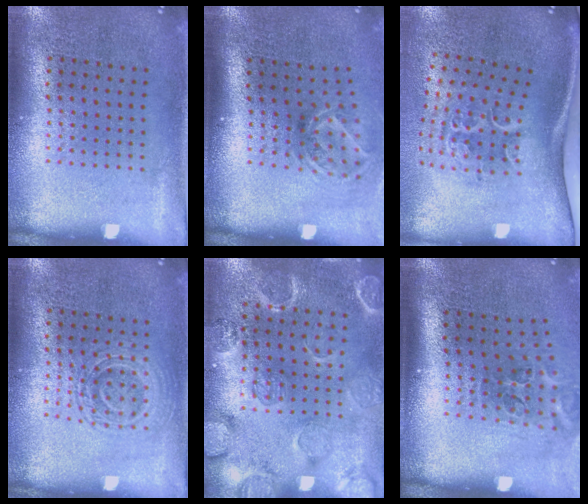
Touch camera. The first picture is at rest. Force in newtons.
{"total": 1.9, "press": 1.3, "slide": 1.4}
{"total": 2.2, "press": 1.4, "slide": 1.7}
{"total": 2.7, "press": 2.6, "slide": 0.6}
{"total": 2.4, "press": 2.3, "slide": 0.6}
{"total": 2.2, "press": 1.3, "slide": 1.7}